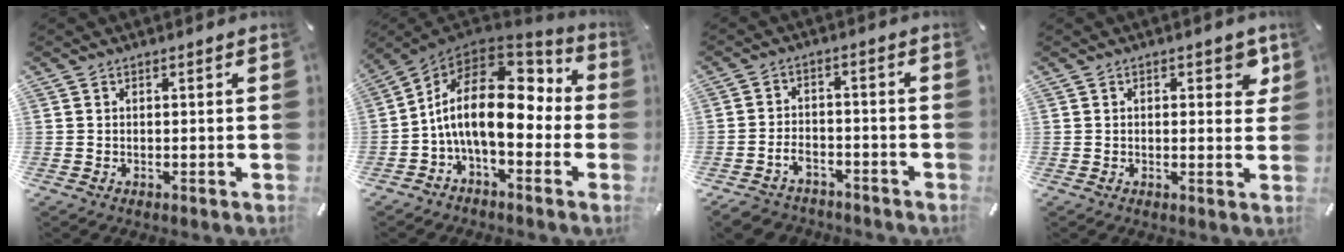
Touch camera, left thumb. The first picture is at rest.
{"total": 18.6, "force": [0.9, 9.6, 15.9], "torque": [-0.308, -0.010, 0.017]}
{"total": 5.2, "force": [-3.1, 3.6, 2.2], "torque": [-0.053, 0.009, -0.062]}
{"total": 4.2, "force": [1.5, 2.1, 3.3], "torque": [-0.031, -0.007, 0.016]}